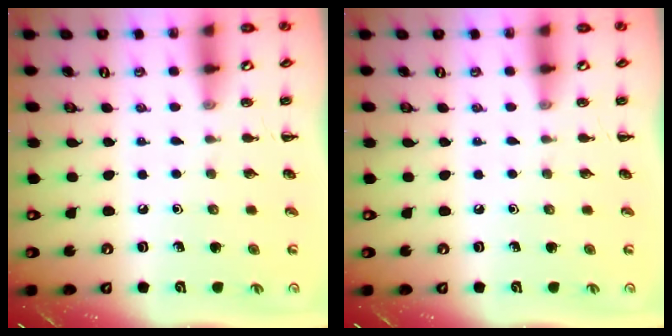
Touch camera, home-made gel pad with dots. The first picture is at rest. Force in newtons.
{"total": 0.0}